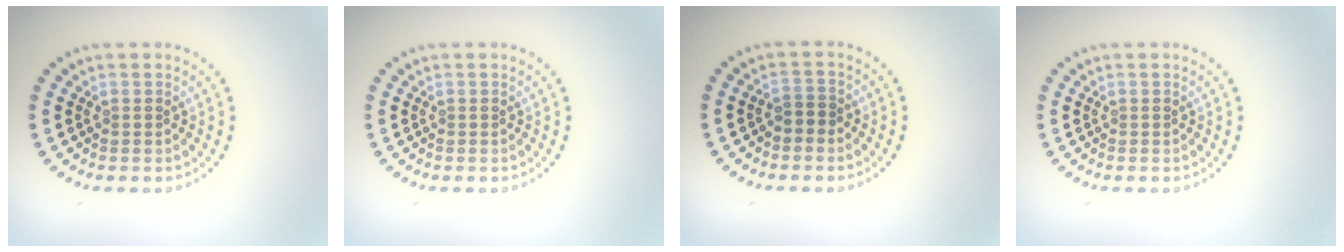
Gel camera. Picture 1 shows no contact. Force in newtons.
{"total": 0.0}
{"total": 1.3, "press": 1.1, "slide": 0.6}
{"total": 0.0}